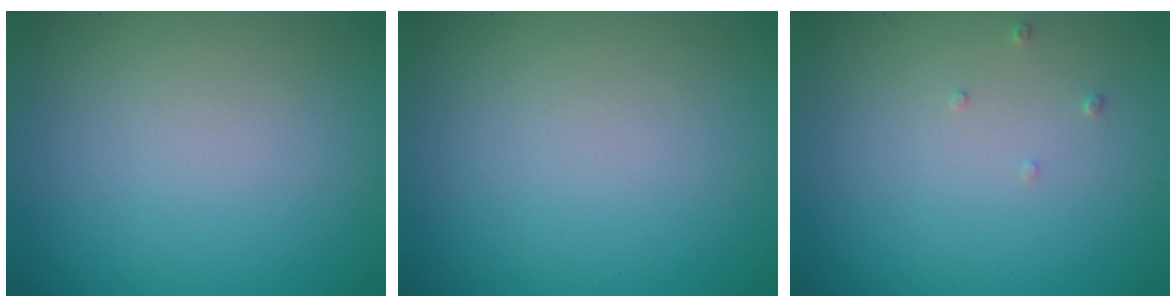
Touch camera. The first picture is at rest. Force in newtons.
{"total": 0.0}
{"total": 0.7, "press": 0.7, "slide": 0.2}